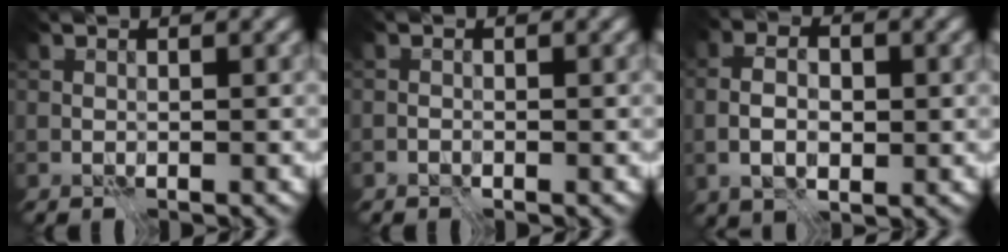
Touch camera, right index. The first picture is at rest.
{"total": 0.7, "force": [-0.6, 0.2, 0.2], "torque": [0.002, 0.010, -0.010]}
{"total": 3.8, "force": [-0.4, 2.1, 3.1], "torque": [-0.058, 0.004, -0.010]}